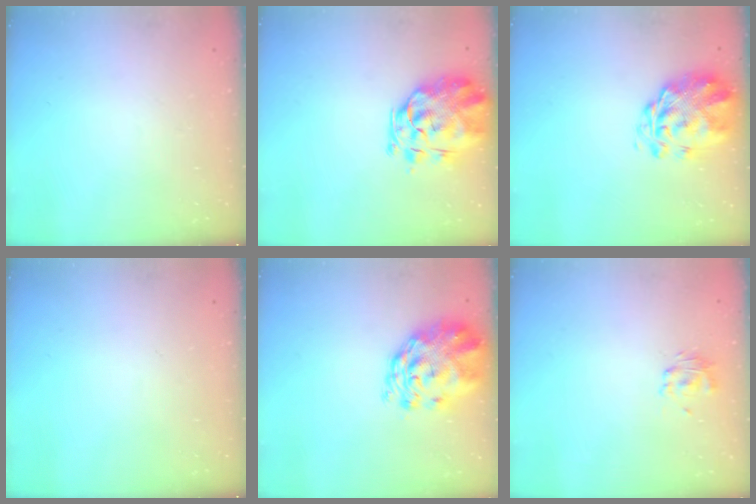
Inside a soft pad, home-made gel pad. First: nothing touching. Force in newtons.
{"total": 2.5, "press": 2.3, "slide": 1.0}
{"total": 3.3, "press": 2.9, "slide": 1.7}
{"total": 0.0}
{"total": 3.9, "press": 3.5, "slide": 1.7}
{"total": 2.9, "press": 2.8, "slide": 0.8}